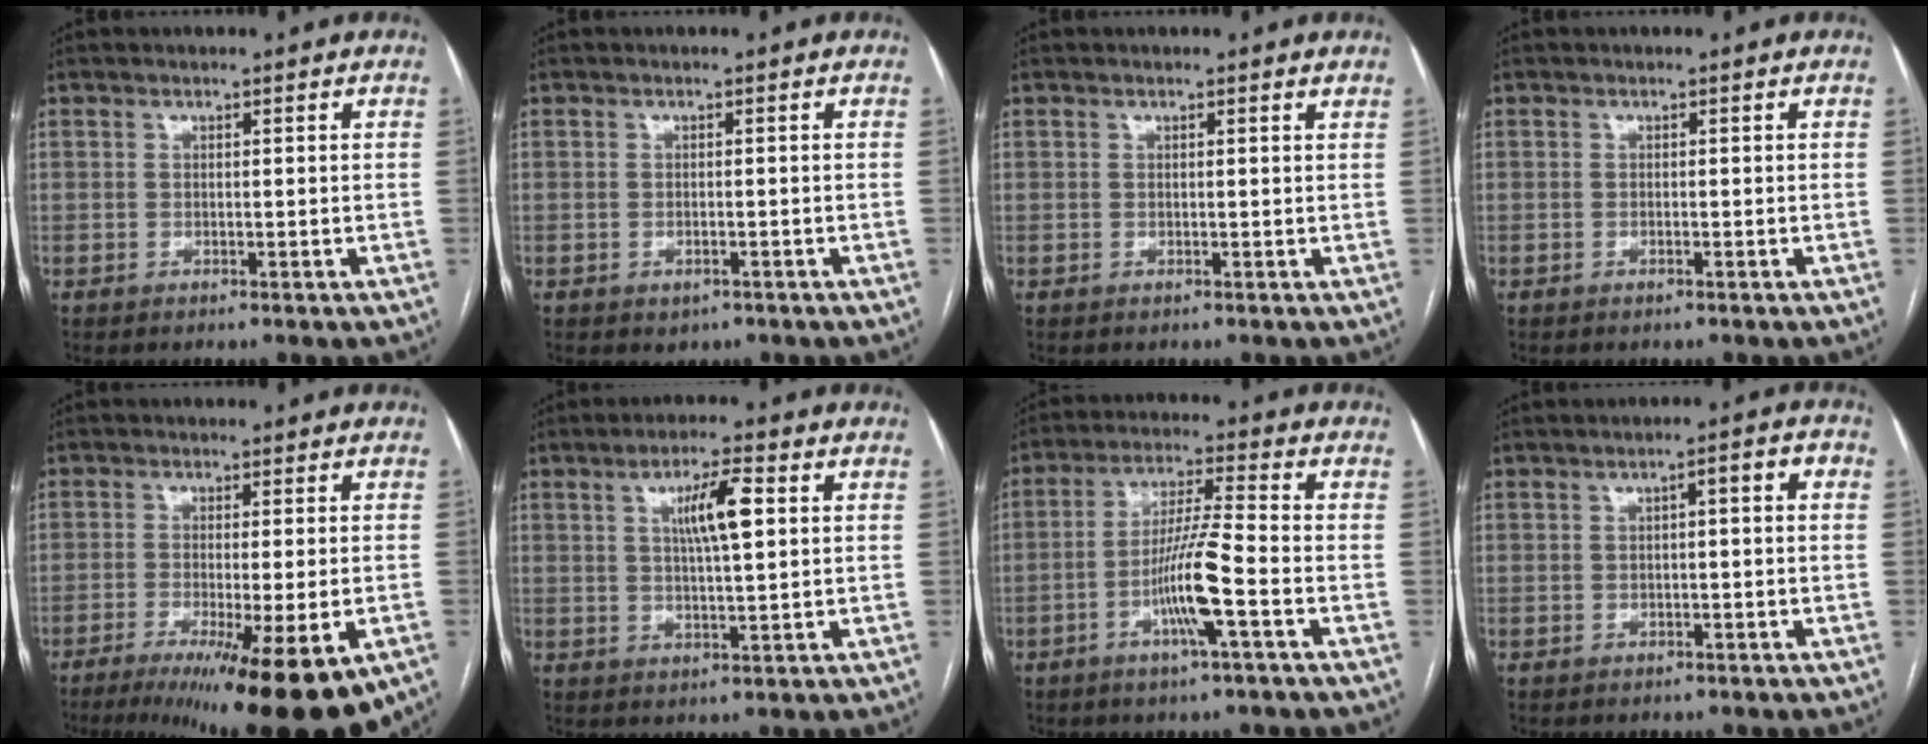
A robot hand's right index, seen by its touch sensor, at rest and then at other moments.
{"total": 1.5, "force": [-0.7, 1.1, 0.7], "torque": [-0.009, 0.001, 0.000]}
{"total": 1.1, "force": [1.0, 0.1, 0.4], "torque": [-0.010, -0.001, 0.005]}
{"total": 0.0}
{"total": 17.8, "force": [-10.9, 1.7, 14.0], "torque": [-0.152, -0.040, -0.159]}
{"total": 7.0, "force": [1.9, 1.0, 6.7], "torque": [-0.119, 0.008, 0.035]}
{"total": 9.6, "force": [-3.5, -0.2, 8.9], "torque": [-0.174, -0.001, -0.067]}
{"total": 3.4, "force": [0.3, 0.9, 3.3], "torque": [-0.043, 0.020, 0.002]}